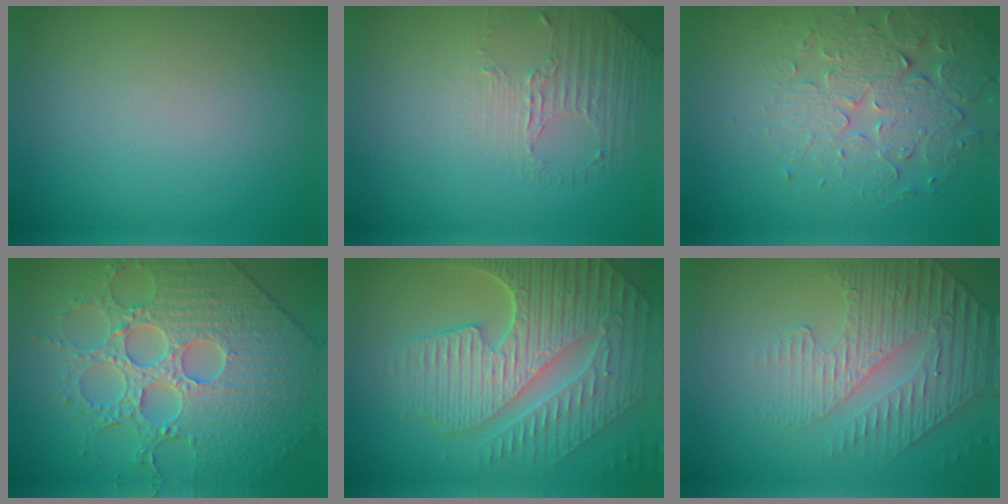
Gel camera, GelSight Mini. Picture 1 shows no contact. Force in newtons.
{"total": 1.4, "press": 0.8, "slide": 1.1}
{"total": 4.4, "press": 4.1, "slide": 1.7}
{"total": 7.1, "press": 6.3, "slide": 3.3}
{"total": 9.6, "press": 6.5, "slide": 7.1}
{"total": 4.9, "press": 3.3, "slide": 3.6}